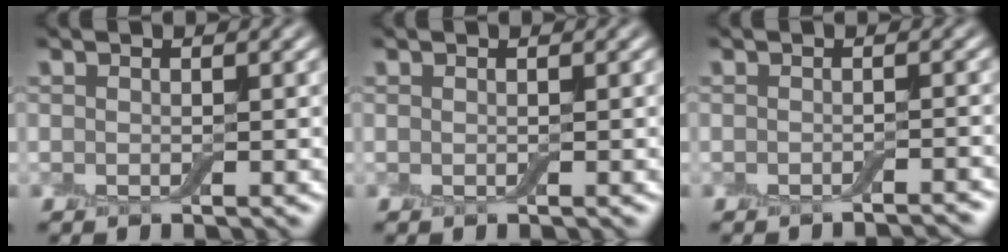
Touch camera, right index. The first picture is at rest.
{"total": 0.0}
{"total": 1.5, "force": [-1.3, 0.2, 0.6], "torque": [0.002, 0.001, -0.019]}